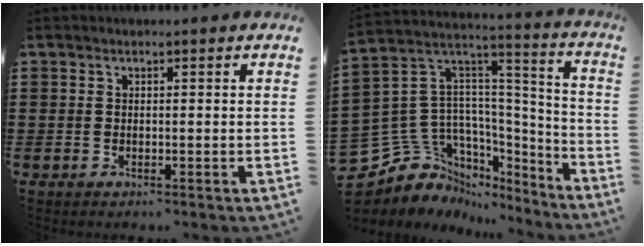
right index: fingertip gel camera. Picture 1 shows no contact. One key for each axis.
{"total": 9.2, "fx": -4.3, "fy": 8.0, "fz": 1.4, "tx": -0.079, "ty": -0.026, "tz": -0.076}